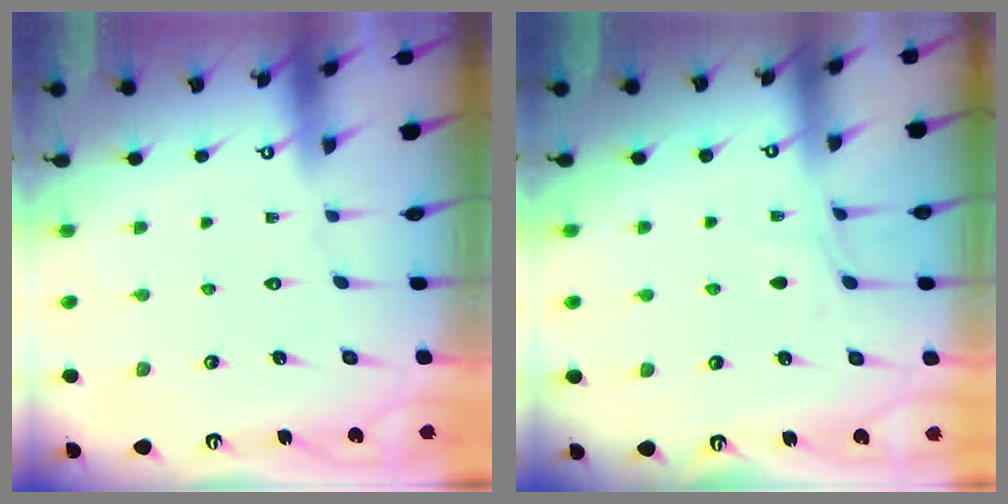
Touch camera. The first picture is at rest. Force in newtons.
{"total": 5.5, "press": 5.4, "slide": 0.4}